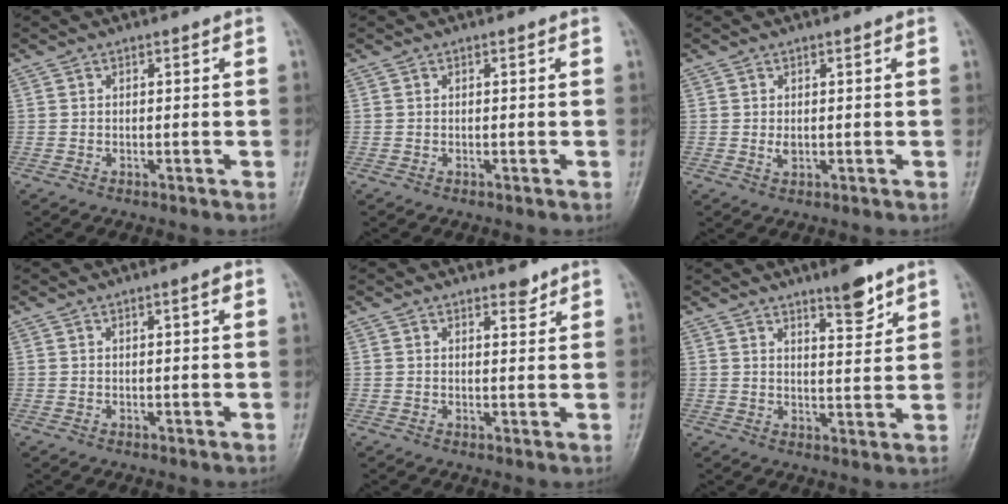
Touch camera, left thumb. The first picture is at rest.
{"total": 0.0}
{"total": 1.4, "force": [0.2, 0.8, 1.2], "torque": [-0.017, -0.004, 0.009]}
{"total": 1.4, "force": [0.6, 0.1, 1.3], "torque": [-0.023, 0.001, 0.009]}
{"total": 2.1, "force": [1.8, 0.8, 0.9], "torque": [-0.003, -0.013, 0.026]}
{"total": 6.1, "force": [4.5, 1.4, 3.9], "torque": [-0.045, -0.035, 0.068]}